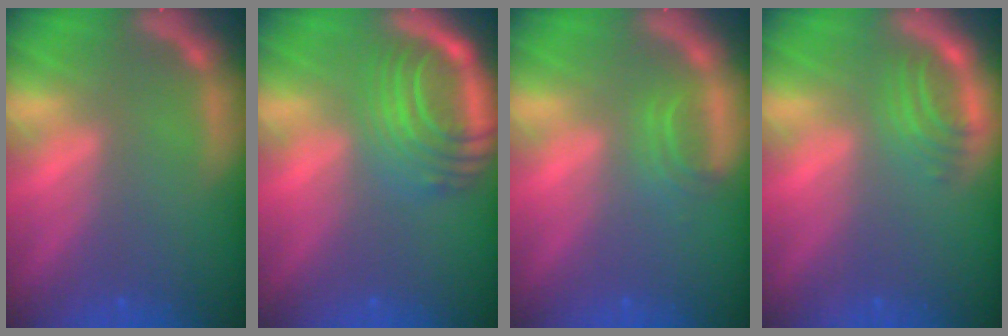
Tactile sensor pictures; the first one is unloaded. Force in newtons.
{"total": 8.1}
{"total": 1.9}
{"total": 2.9}